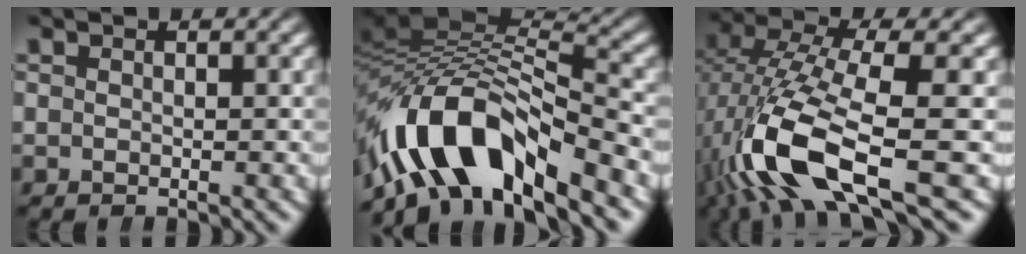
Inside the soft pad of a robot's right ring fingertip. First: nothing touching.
{"total": 12.5, "force": [-3.3, 7.9, 9.0], "torque": [-0.185, -0.030, -0.045]}
{"total": 9.5, "force": [-2.0, 4.5, 8.1], "torque": [-0.182, -0.036, -0.017]}